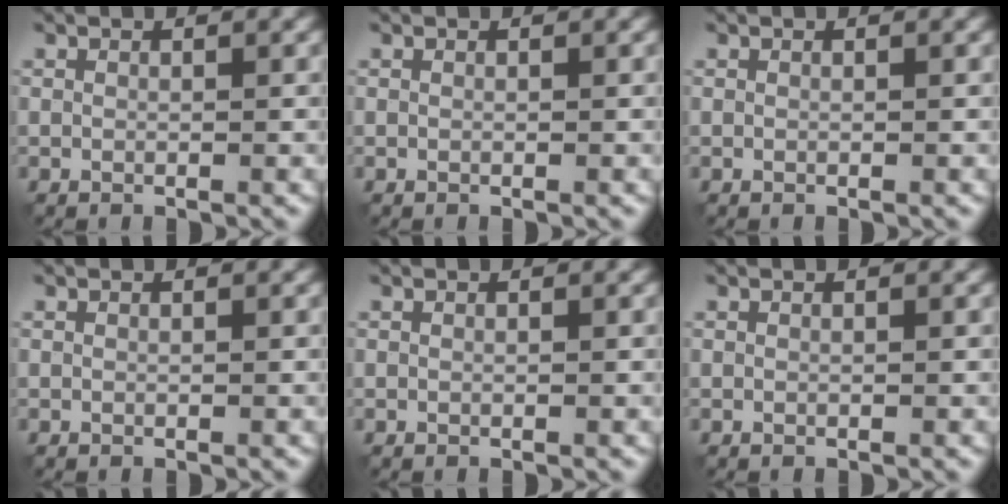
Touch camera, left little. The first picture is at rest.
{"total": 0.0}
{"total": 0.0}
{"total": 0.0}
{"total": 0.0}
{"total": 0.0}